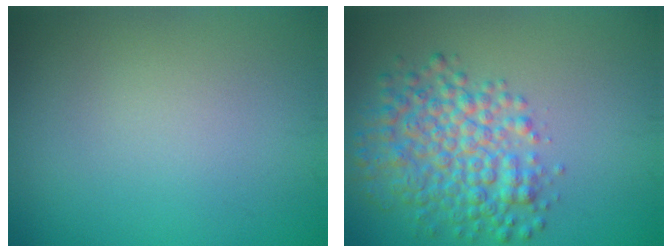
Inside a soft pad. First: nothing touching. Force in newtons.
{"total": 5.8, "press": 5.8, "slide": 0.1}